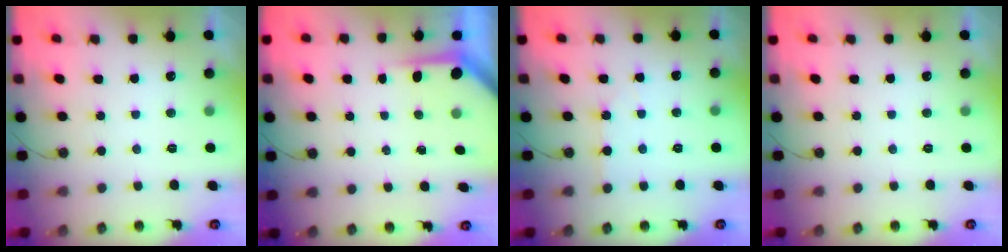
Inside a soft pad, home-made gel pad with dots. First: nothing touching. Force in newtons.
{"total": 3.7, "press": 3.6, "slide": 0.4}
{"total": 3.2, "press": 3.2, "slide": 0.5}
{"total": 0.0}